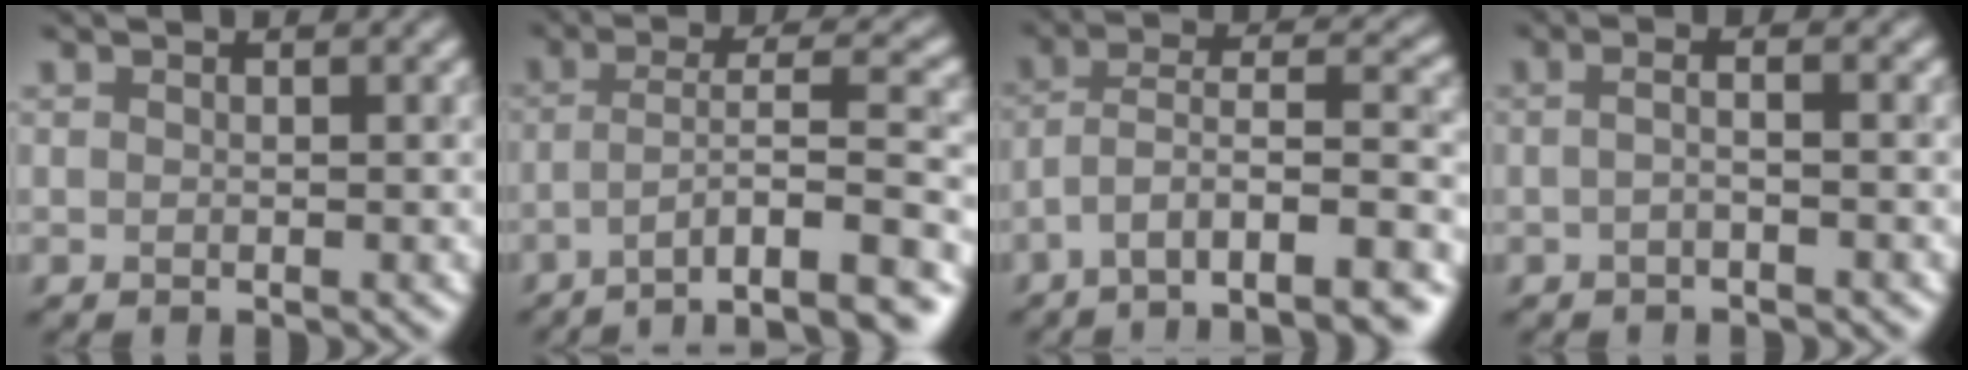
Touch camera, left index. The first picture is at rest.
{"total": 7.5, "force": [-4.2, 1.2, 6.1], "torque": [-0.097, 0.015, -0.053]}
{"total": 9.2, "force": [-5.2, 2.4, 7.1], "torque": [-0.118, 0.007, -0.068]}
{"total": 1.4, "force": [-0.3, 0.4, 1.3], "torque": [-0.020, -0.005, -0.016]}